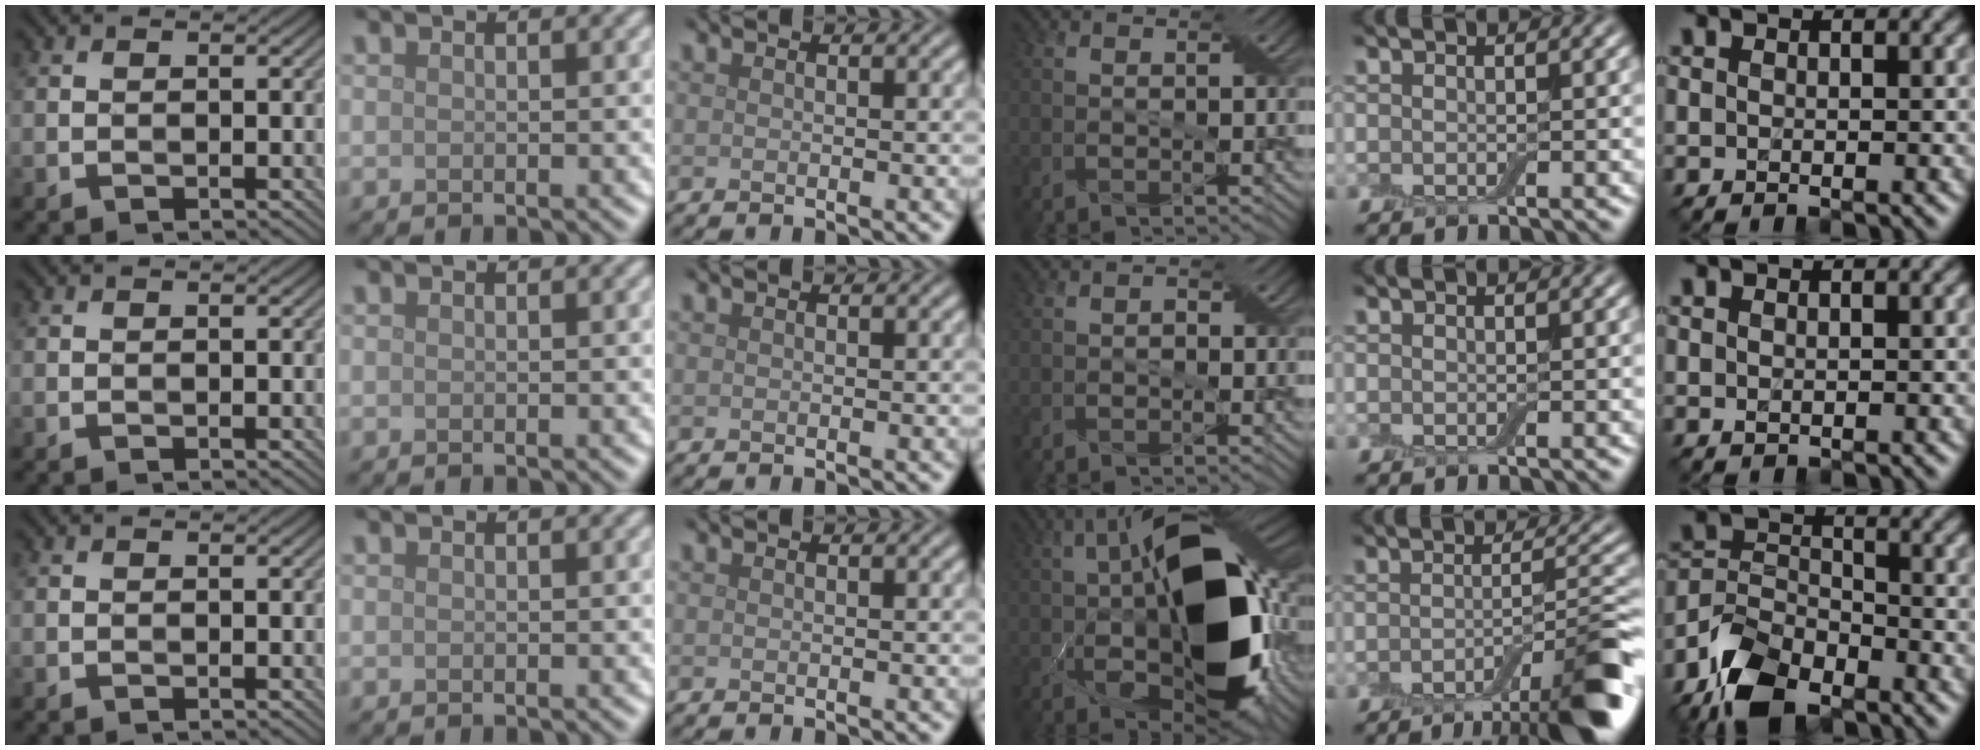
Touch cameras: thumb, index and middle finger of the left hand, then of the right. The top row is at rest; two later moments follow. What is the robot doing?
{"motion": "pour", "object": "cup"}